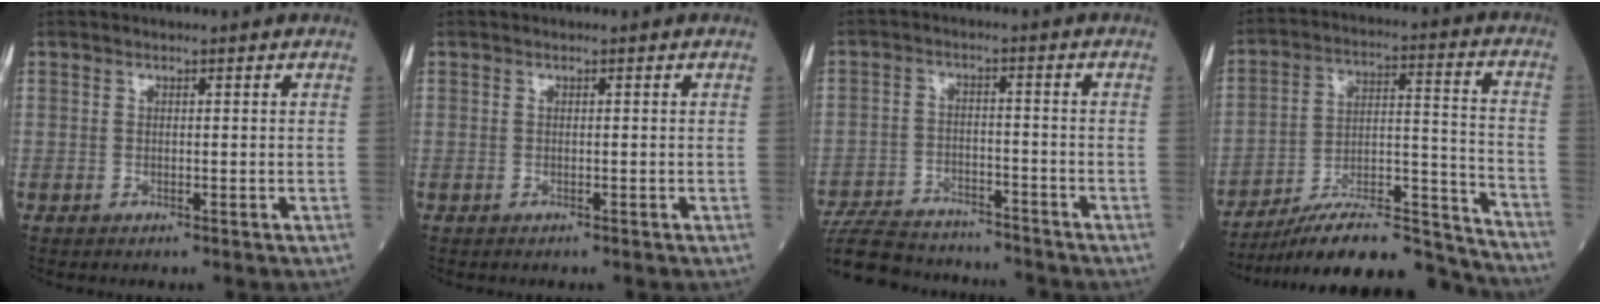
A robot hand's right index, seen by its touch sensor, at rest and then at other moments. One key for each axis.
{"total": 0.6, "fx": -0.5, "fy": 0.1, "fz": 0.3, "tx": -0.011, "ty": -0.002, "tz": -0.007}
{"total": 16.4, "fx": -14.8, "fy": 4.8, "fz": 5.2, "tx": -0.125, "ty": 0.003, "tz": -0.226}
{"total": 20.9, "fx": -19.5, "fy": 1.8, "fz": 7.3, "tx": -0.106, "ty": 0.026, "tz": -0.312}